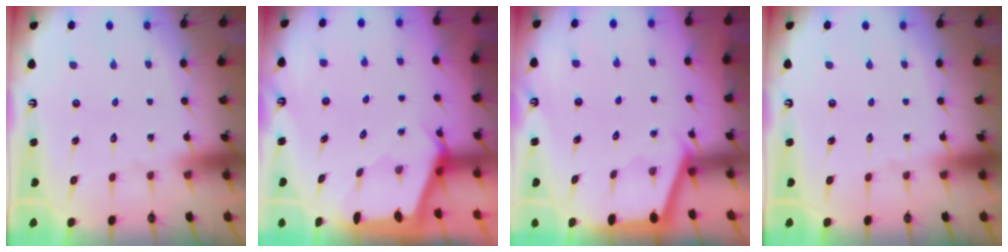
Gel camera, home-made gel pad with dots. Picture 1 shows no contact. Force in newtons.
{"total": 2.4, "press": 2.4, "slide": 0.3}
{"total": 2.0, "press": 2.0, "slide": 0.3}
{"total": 0.0}